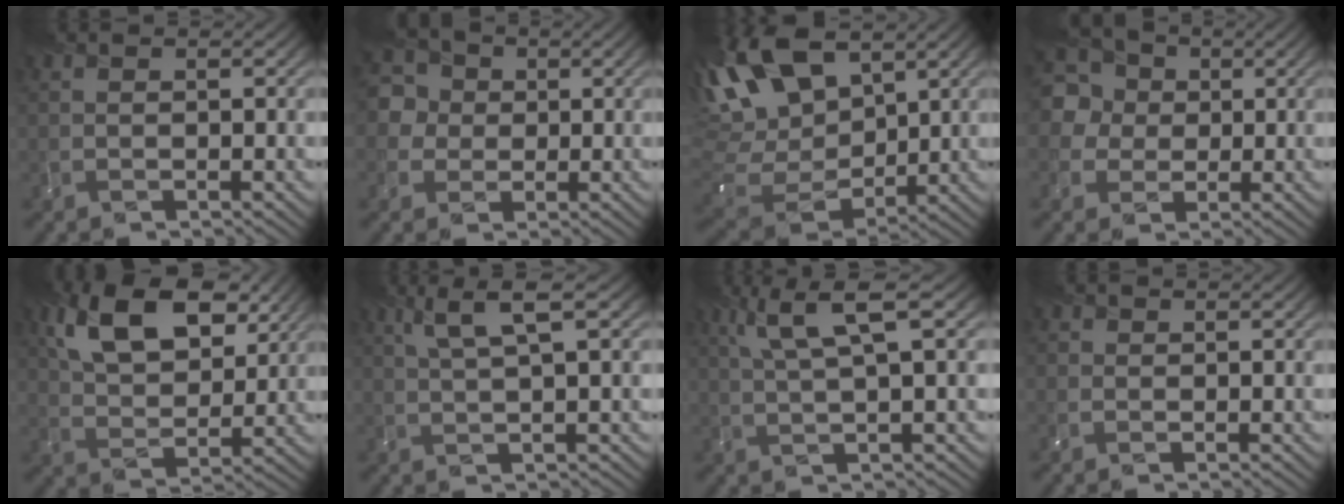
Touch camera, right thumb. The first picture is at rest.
{"total": 6.0, "force": [1.2, 5.4, 2.2], "torque": [-0.090, 0.019, 0.004]}
{"total": 17.9, "force": [8.0, 10.1, 12.4], "torque": [-0.306, 0.042, 0.152]}
{"total": 8.6, "force": [1.9, 7.6, 3.6], "torque": [-0.122, 0.034, 0.014]}
{"total": 12.1, "force": [5.6, 6.6, 8.4], "torque": [-0.169, 0.011, 0.111]}
{"total": 4.5, "force": [1.9, 0.5, 4.0], "torque": [-0.081, 0.012, 0.040]}
{"total": 6.0, "force": [2.3, 0.9, 5.5], "torque": [-0.105, 0.015, 0.050]}
{"total": 1.3, "force": [-0.3, 1.2, 0.4], "torque": [-0.004, -0.002, -0.006]}